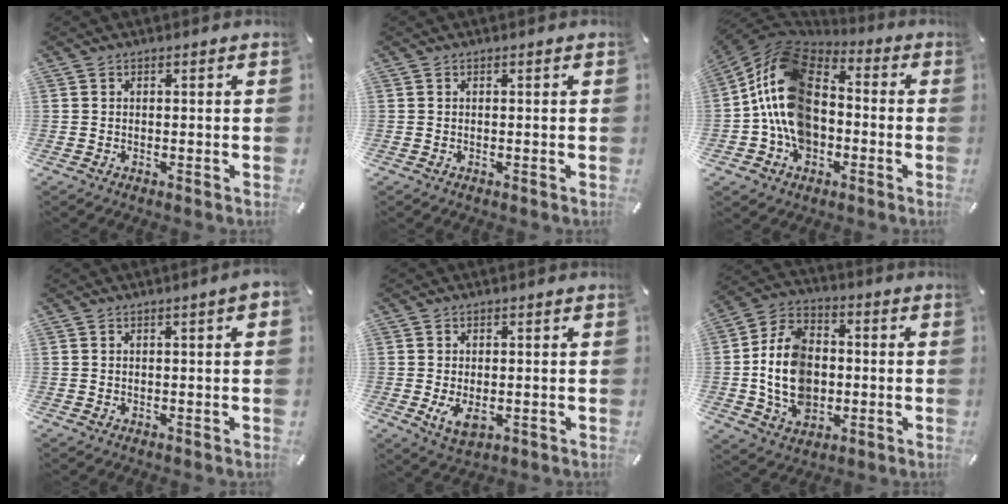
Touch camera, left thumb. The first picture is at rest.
{"total": 0.0}
{"total": 17.9, "force": [-2.1, 14.2, 10.7], "torque": [-0.226, 0.026, -0.039]}
{"total": 2.6, "force": [0.5, 0.4, 2.5], "torque": [-0.046, 0.003, 0.009]}
{"total": 4.3, "force": [-0.6, 2.7, 3.3], "torque": [-0.069, -0.012, -0.017]}
{"total": 14.3, "force": [-1.7, 11.0, 8.9], "torque": [-0.196, 0.015, -0.030]}